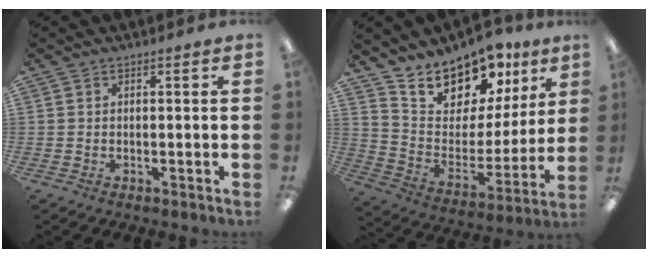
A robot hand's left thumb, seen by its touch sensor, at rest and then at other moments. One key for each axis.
{"total": 14.1, "fx": 13.0, "fy": 5.5, "fz": 1.0, "tx": -0.042, "ty": -0.124, "tz": 0.235}